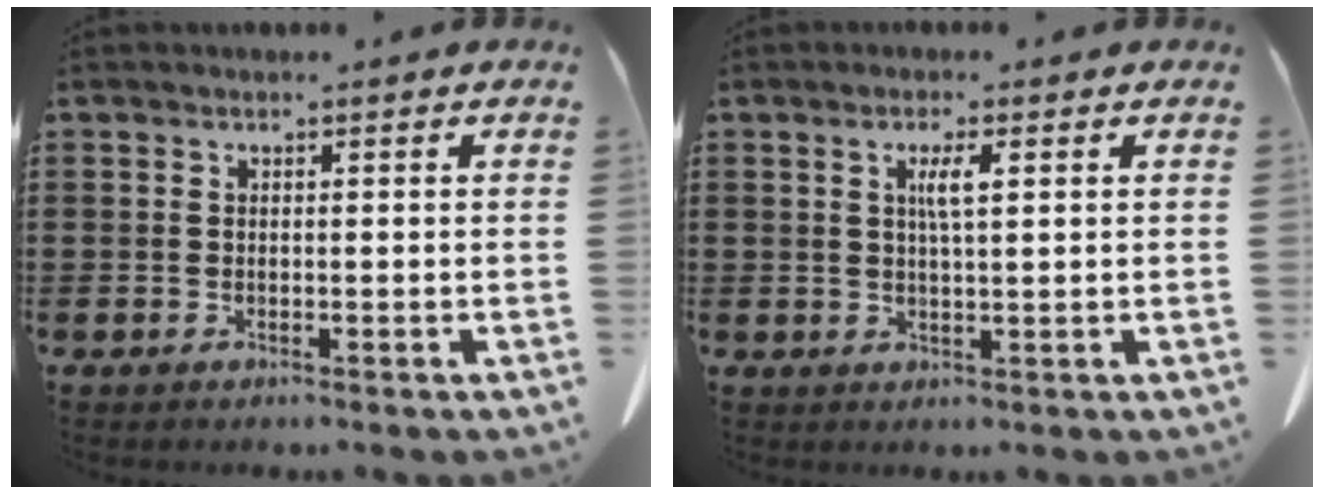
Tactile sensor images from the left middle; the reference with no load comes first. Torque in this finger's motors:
{"motor_torque": [1.25, 0.89, 0.42, 0.11]}